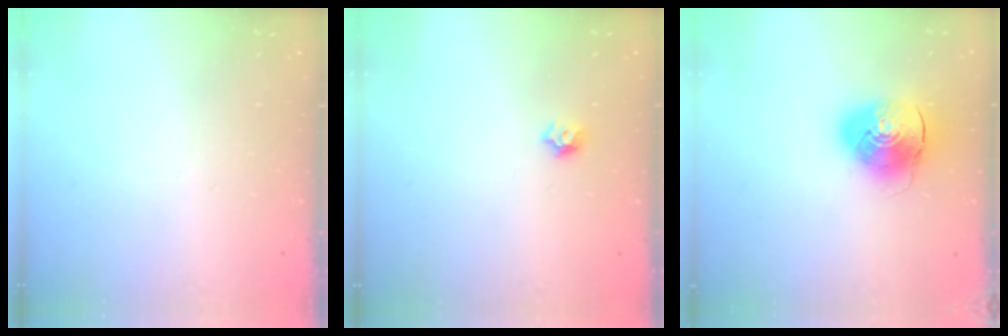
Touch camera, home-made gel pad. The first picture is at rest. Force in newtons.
{"total": 5.7, "press": 5.6, "slide": 0.7}
{"total": 10.8, "press": 10.6, "slide": 1.9}